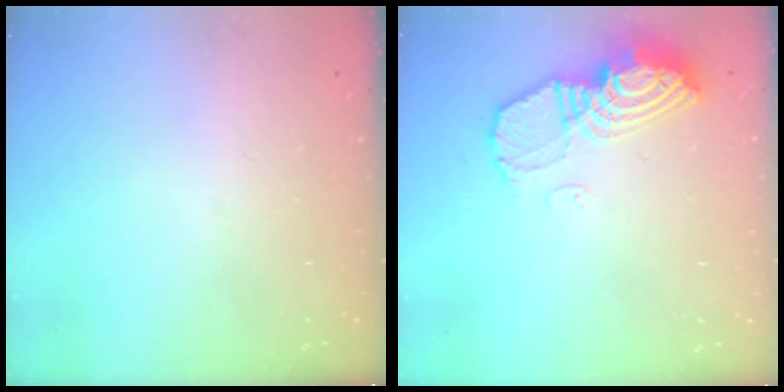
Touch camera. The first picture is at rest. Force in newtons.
{"total": 12.6, "press": 12.6, "slide": 1.2}